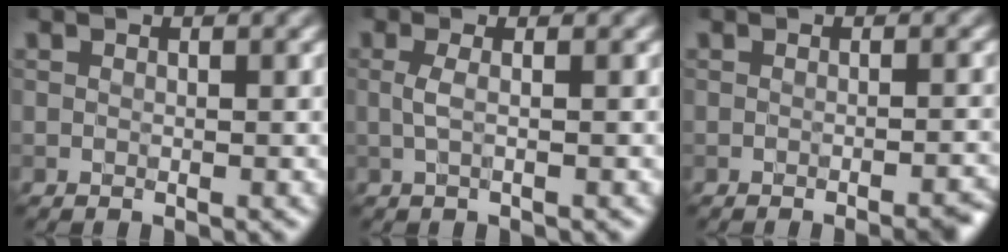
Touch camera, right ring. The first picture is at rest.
{"total": 1.5, "force": [0.1, 0.5, 1.4], "torque": [-0.026, 0.003, -0.002]}
{"total": 3.1, "force": [-1.7, 1.0, 2.4], "torque": [-0.010, 0.009, -0.022]}